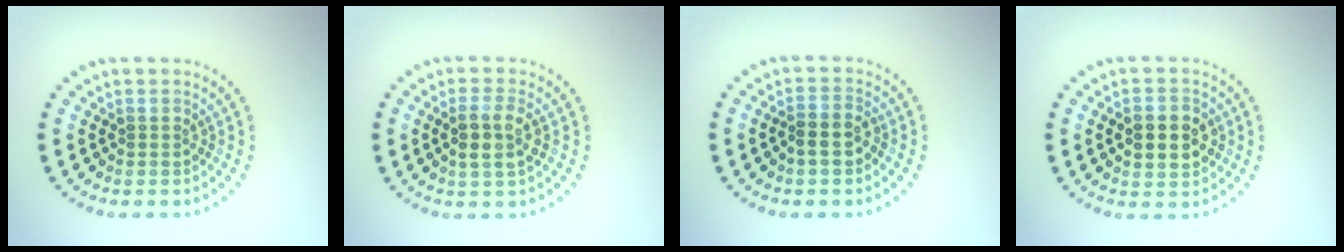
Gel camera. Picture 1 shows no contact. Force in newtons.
{"total": 2.6, "press": 2.4, "slide": 1.1}
{"total": 1.7, "press": 1.6, "slide": 0.8}
{"total": 4.7, "press": 4.7, "slide": 0.3}